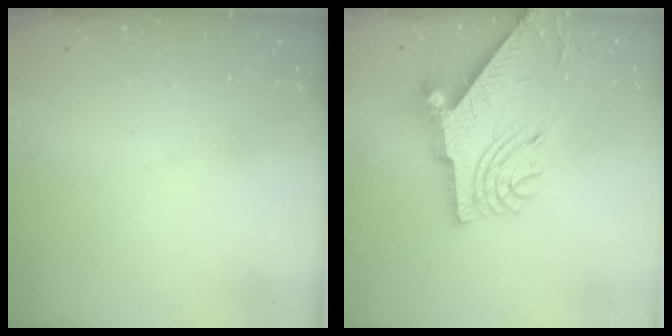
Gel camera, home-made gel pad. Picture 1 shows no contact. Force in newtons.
{"total": 12.3, "press": 12.2, "slide": 1.2}